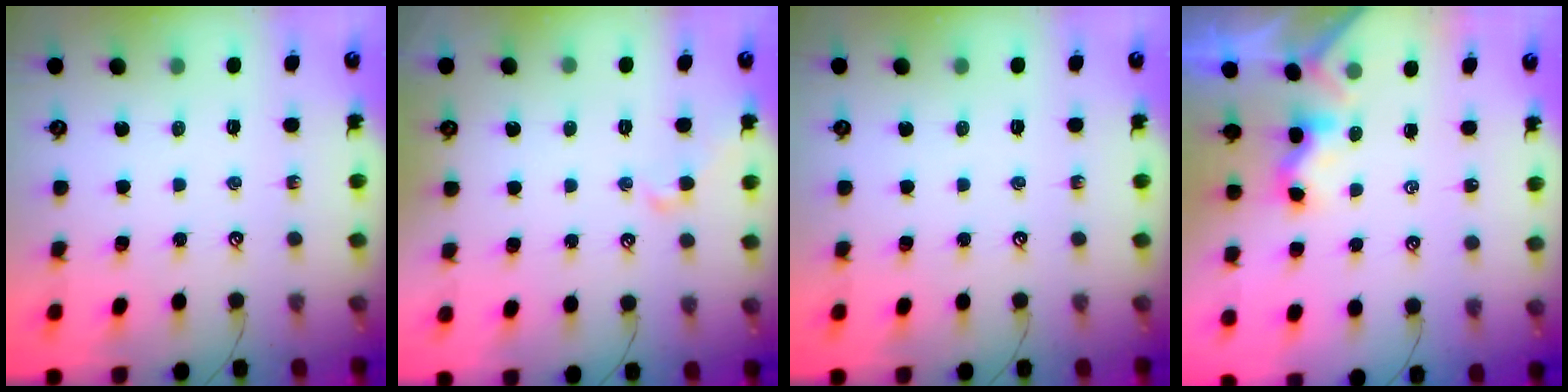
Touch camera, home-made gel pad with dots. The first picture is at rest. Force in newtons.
{"total": 1.7, "press": 1.6, "slide": 0.7}
{"total": 0.0}
{"total": 1.7, "press": 1.6, "slide": 0.5}